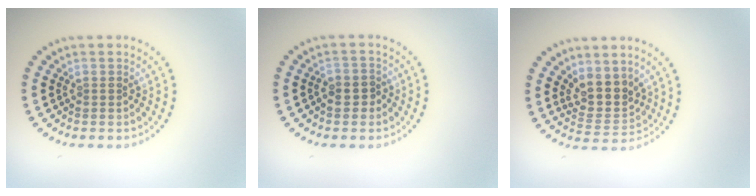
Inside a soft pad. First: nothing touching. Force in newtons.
{"total": 1.6, "press": 1.4, "slide": 0.8}
{"total": 3.6, "press": 2.9, "slide": 2.1}